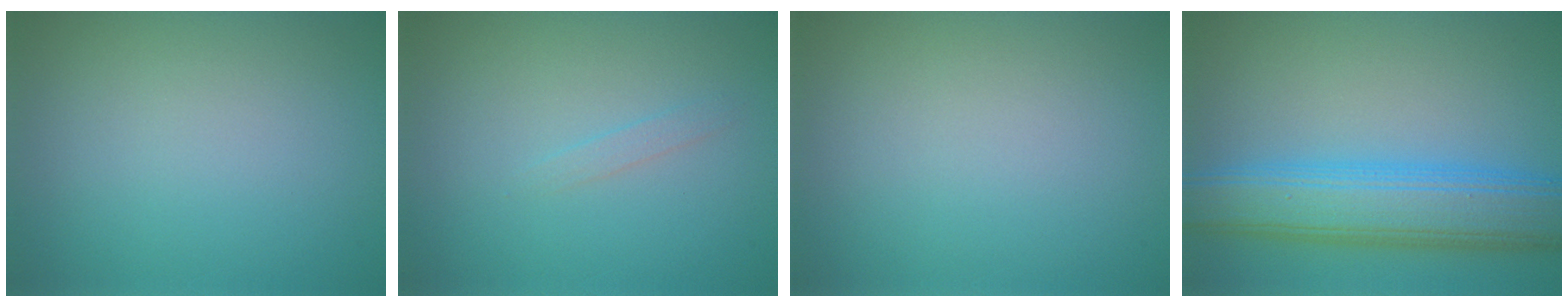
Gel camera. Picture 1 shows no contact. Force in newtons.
{"total": 0.7, "press": 0.7, "slide": 0.0}
{"total": 0.0}
{"total": 8.2, "press": 8.2, "slide": 0.1}